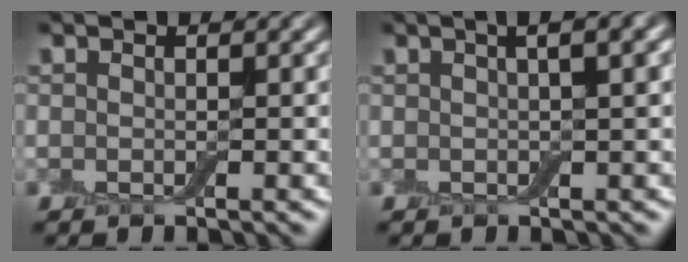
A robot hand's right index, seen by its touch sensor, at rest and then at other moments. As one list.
[{"total": 4.7, "force": [1.8, 1.9, 4.0], "torque": [-0.028, 0.019, 0.001]}]